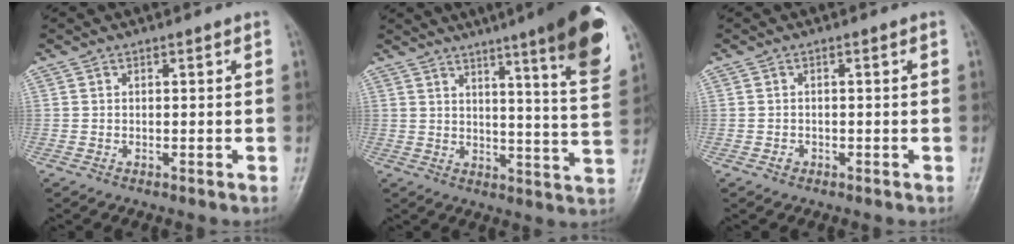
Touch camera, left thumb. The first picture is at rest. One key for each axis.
{"total": 17.6, "fx": 10.2, "fy": 1.6, "fz": 14.3, "tx": -0.170, "ty": -0.050, "tz": 0.127}
{"total": 0.9, "fx": -0.5, "fy": 0.7, "fz": 0.2, "tx": -0.001, "ty": 0.006, "tz": -0.008}